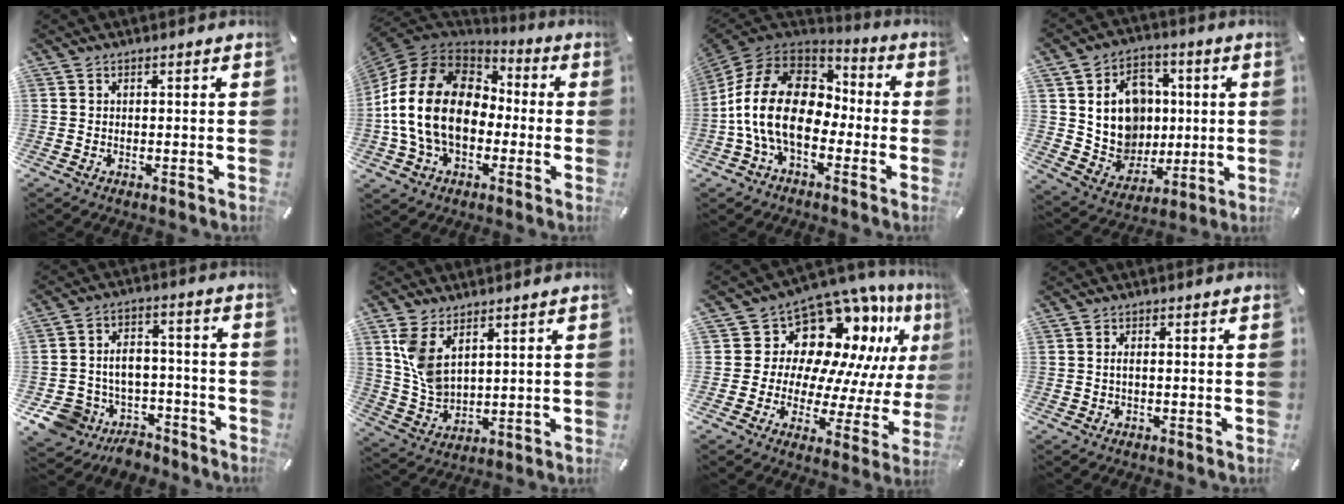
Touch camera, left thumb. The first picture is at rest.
{"total": 19.1, "force": [-2.6, 14.5, 12.2], "torque": [-0.261, 0.029, -0.047]}
{"total": 19.1, "force": [-4.5, 12.5, 13.8], "torque": [-0.278, 0.034, -0.073]}
{"total": 14.8, "force": [2.3, 13.3, 6.0], "torque": [-0.102, 0.002, 0.057]}
{"total": 10.7, "force": [-4.3, 9.3, 3.0], "torque": [-0.060, 0.019, -0.065]}
{"total": 7.6, "force": [4.0, 4.8, 4.5], "torque": [-0.118, -0.021, 0.074]}
{"total": 14.7, "force": [9.5, 9.4, 6.0], "torque": [-0.095, -0.107, 0.165]}
{"total": 1.3, "force": [-0.2, 0.5, 1.2], "torque": [-0.022, 0.000, -0.004]}